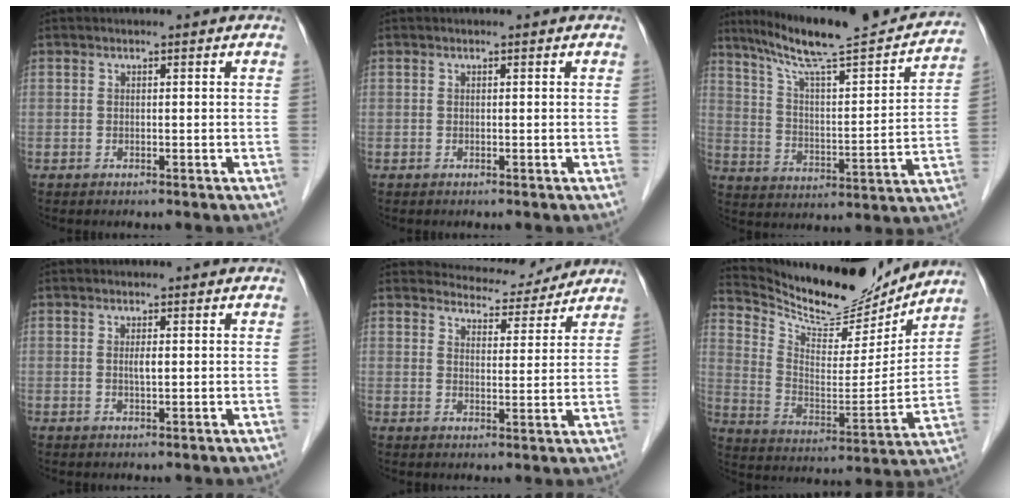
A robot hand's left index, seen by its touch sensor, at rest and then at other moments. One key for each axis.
{"total": 0.0}
{"total": 22.8, "fx": 19.9, "fy": 1.9, "fz": 10.9, "tx": -0.173, "ty": -0.007, "tz": 0.286}
{"total": 1.1, "fx": 0.2, "fy": 0.2, "fz": 1.1, "tx": -0.022, "ty": -0.002, "tz": 0.003}
{"total": 7.7, "fx": 7.5, "fy": 1.7, "fz": 0.2, "tx": -0.002, "ty": 0.001, "tz": 0.097}
{"total": 16.7, "fx": 16.0, "fy": 3.4, "fz": 3.8, "tx": -0.087, "ty": -0.030, "tz": 0.260}